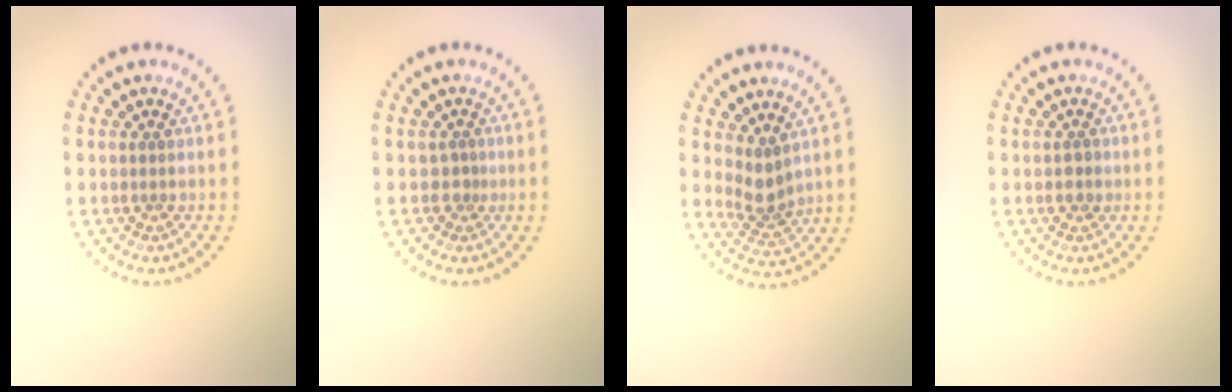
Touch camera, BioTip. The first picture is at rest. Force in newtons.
{"total": 0.8, "press": 0.5, "slide": 0.7}
{"total": 2.4, "press": 1.8, "slide": 1.6}
{"total": 1.2, "press": 1.1, "slide": 0.2}